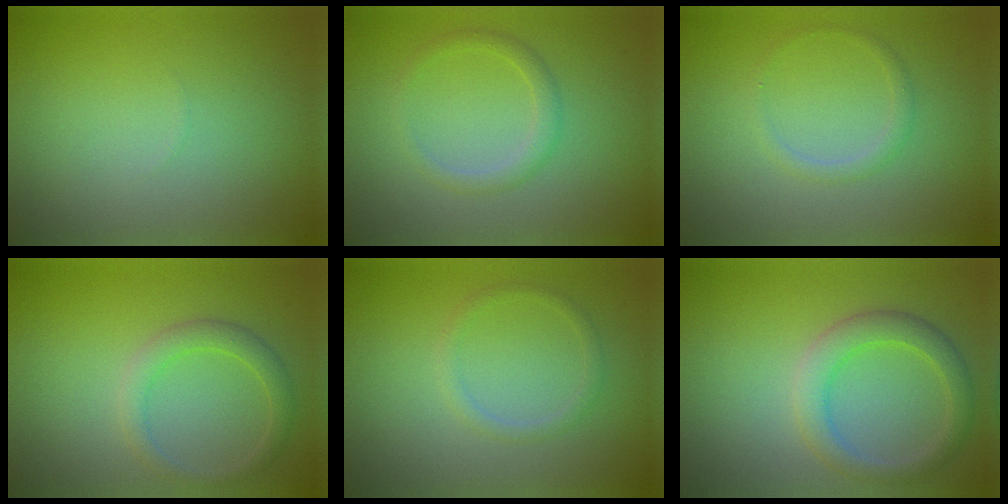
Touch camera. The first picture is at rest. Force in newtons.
{"total": 1.7, "press": 1.7, "slide": 0.1}
{"total": 1.2, "press": 1.2, "slide": 0.1}
{"total": 2.2, "press": 2.2, "slide": 0.1}
{"total": 1.3, "press": 1.2, "slide": 0.0}
{"total": 3.3, "press": 3.3, "slide": 0.1}